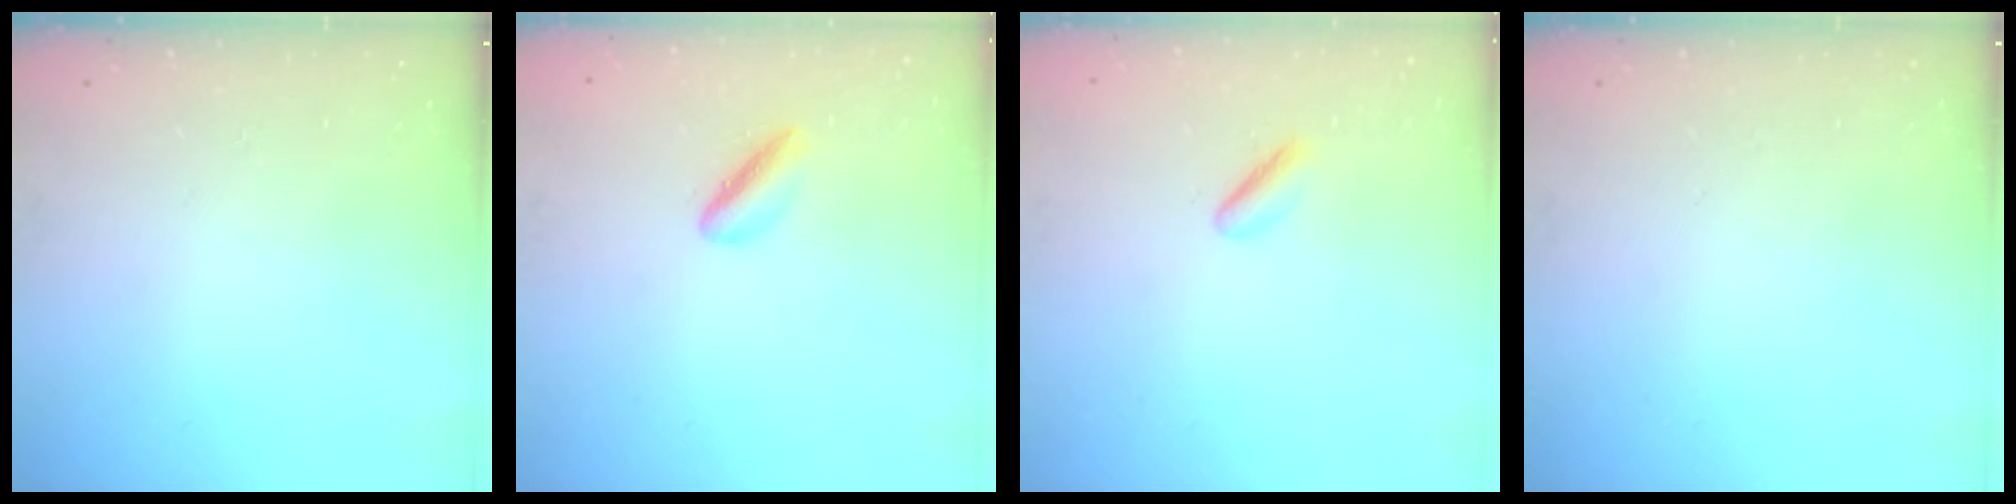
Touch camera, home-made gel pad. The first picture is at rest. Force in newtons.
{"total": 2.6, "press": 2.6, "slide": 0.4}
{"total": 2.0, "press": 1.9, "slide": 0.6}
{"total": 0.0}